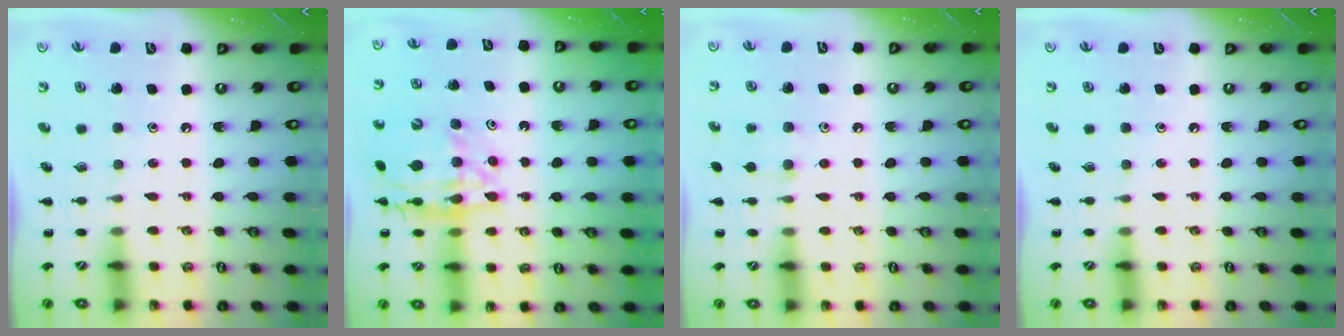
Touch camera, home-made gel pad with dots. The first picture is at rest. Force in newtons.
{"total": 16.8, "press": 16.3, "slide": 4.0}
{"total": 6.1, "press": 5.7, "slide": 2.3}
{"total": 0.0}